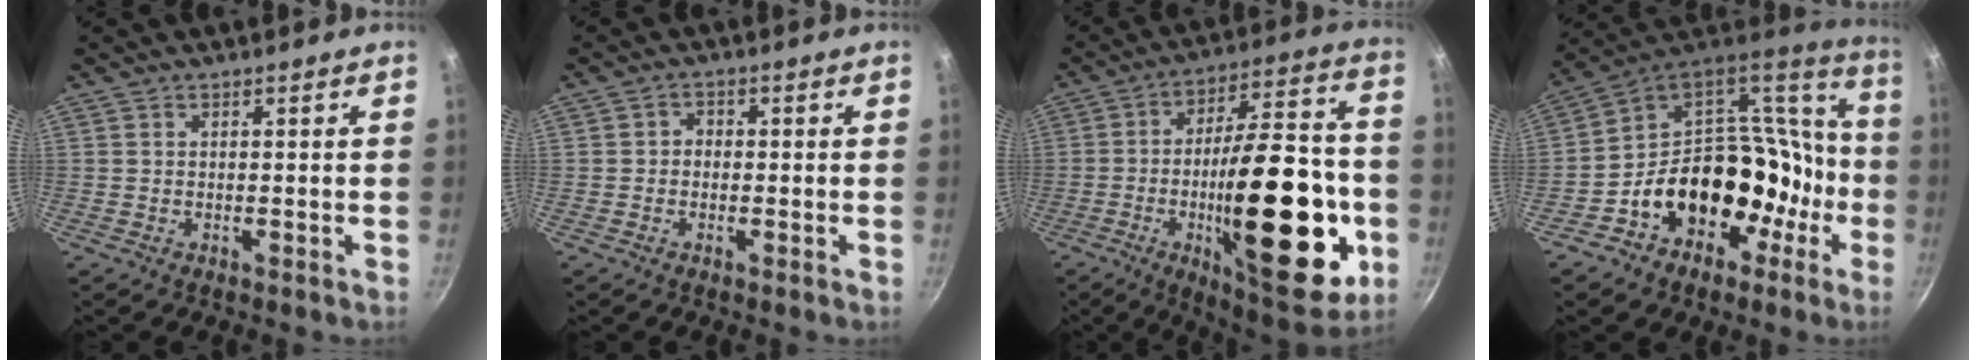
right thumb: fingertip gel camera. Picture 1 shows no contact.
{"total": 1.8, "force": [-0.5, 1.6, 0.7], "torque": [-0.001, 0.008, -0.012]}
{"total": 30.6, "force": [-7.3, 11.1, 27.6], "torque": [-0.375, 0.025, -0.100]}
{"total": 23.2, "force": [-7.2, 17.7, 13.2], "torque": [-0.169, 0.093, -0.102]}